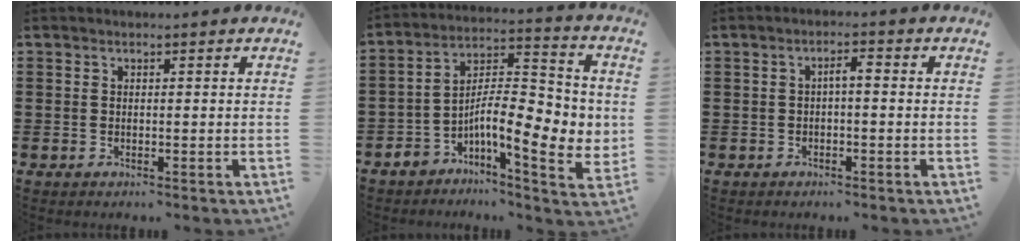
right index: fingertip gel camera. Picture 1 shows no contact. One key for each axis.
{"total": 10.5, "fx": -1.7, "fy": 3.8, "fz": 9.7, "tx": -0.170, "ty": -0.016, "tz": -0.031}
{"total": 1.9, "fx": -0.4, "fy": 0.4, "fz": 1.8, "tx": -0.035, "ty": 0.005, "tz": -0.010}